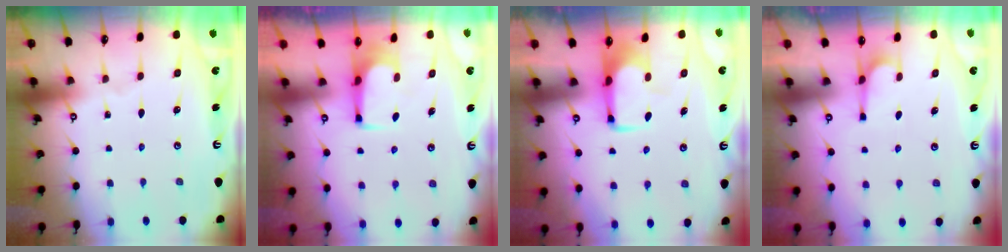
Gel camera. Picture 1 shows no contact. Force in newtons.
{"total": 3.4, "press": 3.4, "slide": 0.2}
{"total": 1.9, "press": 1.9, "slide": 0.4}
{"total": 2.8, "press": 2.7, "slide": 0.8}